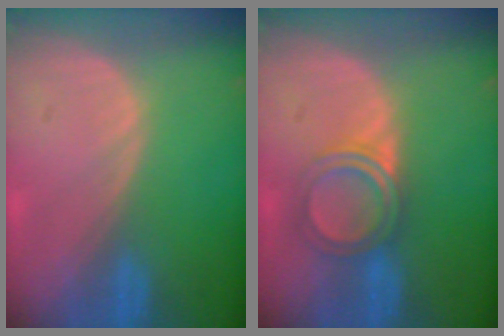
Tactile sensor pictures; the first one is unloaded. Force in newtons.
{"total": 4.8, "press": 4.6, "slide": 1.4}